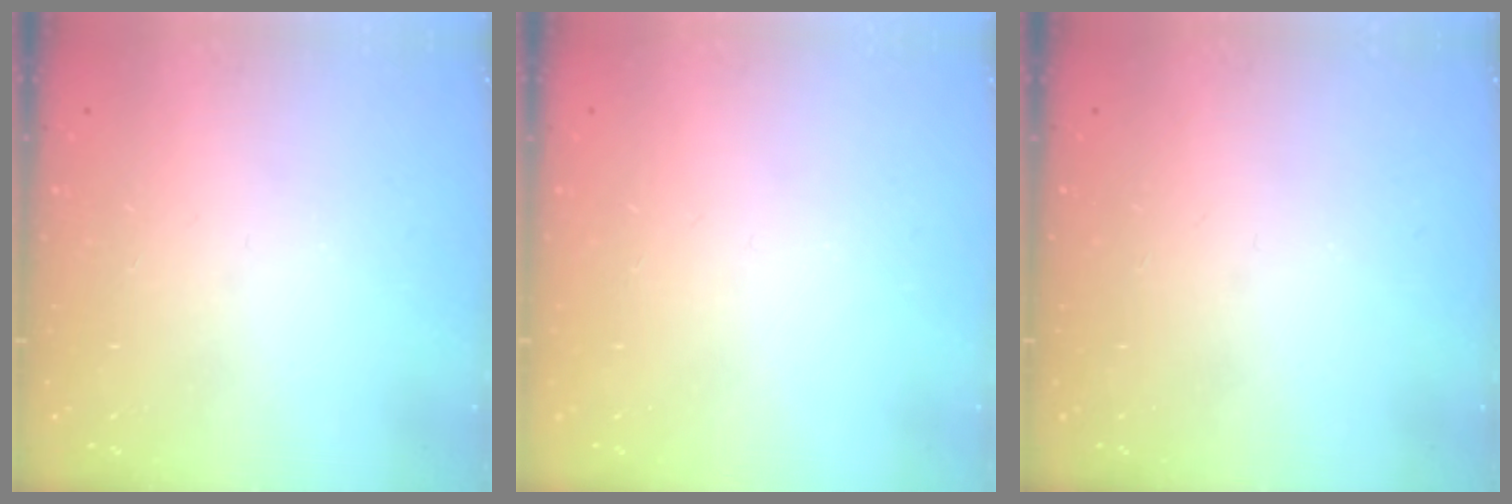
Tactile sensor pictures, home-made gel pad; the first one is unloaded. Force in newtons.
{"total": 0.0}
{"total": 0.0}